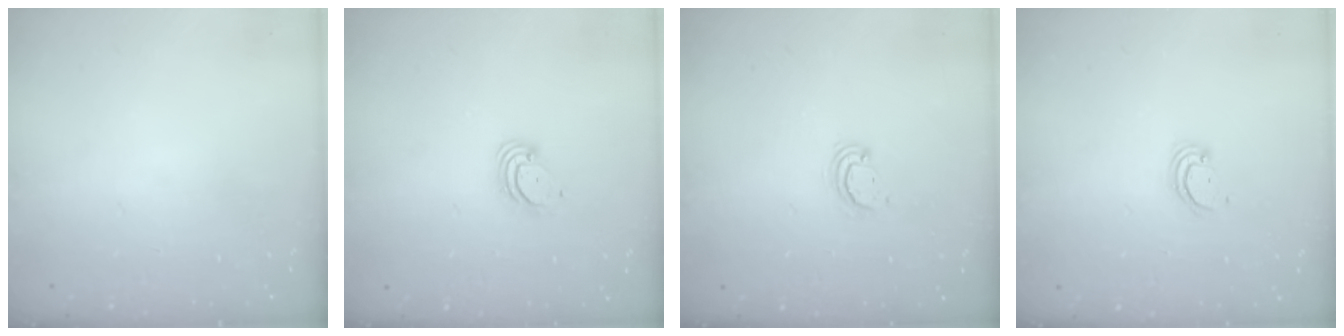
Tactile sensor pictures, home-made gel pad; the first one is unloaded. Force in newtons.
{"total": 4.1, "press": 4.0, "slide": 0.3}
{"total": 2.6, "press": 2.6, "slide": 0.3}
{"total": 1.7, "press": 1.7, "slide": 0.1}